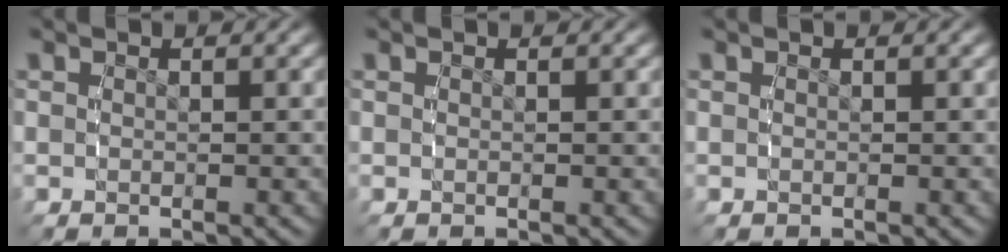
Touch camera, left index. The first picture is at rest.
{"total": 0.0}
{"total": 0.0}